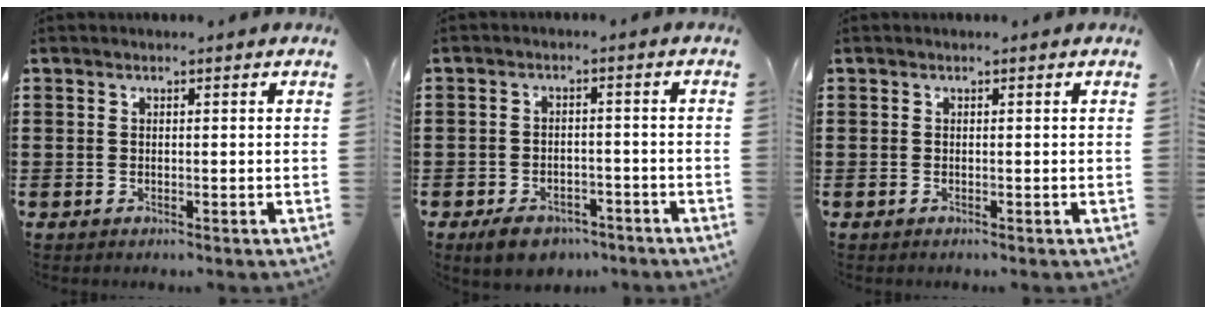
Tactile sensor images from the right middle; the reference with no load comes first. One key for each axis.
{"total": 3.8, "fx": -3.3, "fy": 1.6, "fz": 0.8, "tx": -0.016, "ty": 0.011, "tz": -0.065}
{"total": 0.0}